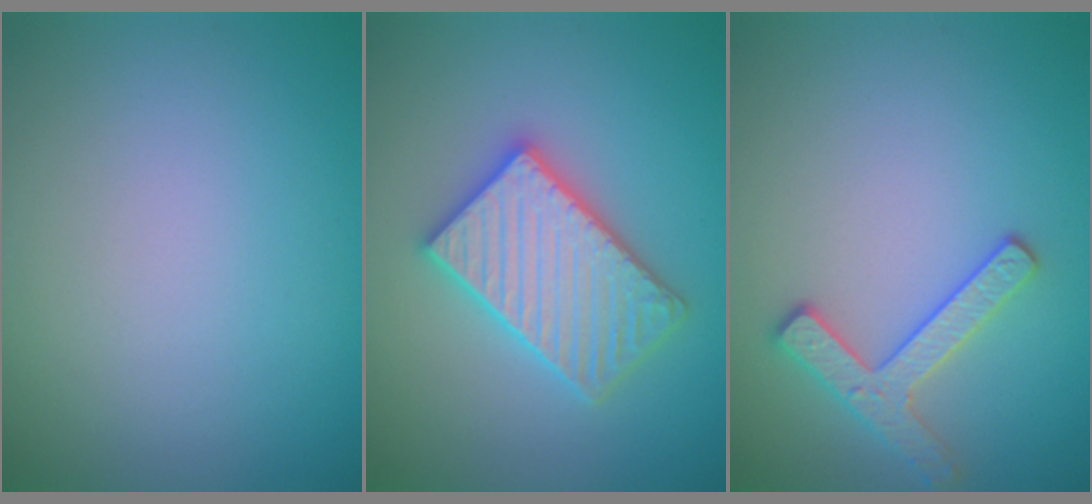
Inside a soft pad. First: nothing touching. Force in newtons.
{"total": 5.6, "press": 5.5, "slide": 0.8}
{"total": 2.5, "press": 2.5, "slide": 0.4}